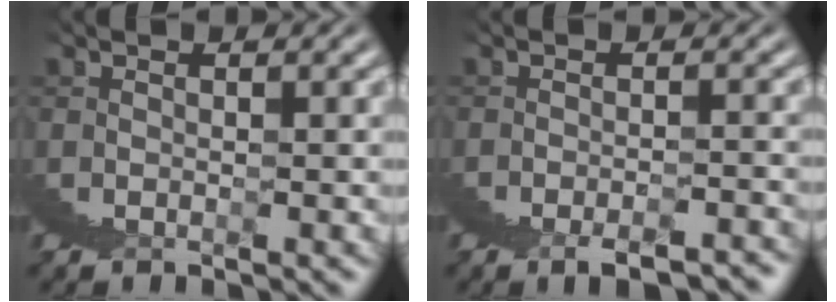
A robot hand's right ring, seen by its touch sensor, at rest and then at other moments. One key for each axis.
{"total": 1.4, "fx": -0.7, "fy": -1.2, "fz": 0.0, "tx": 0.018, "ty": 0.012, "tz": -0.018}